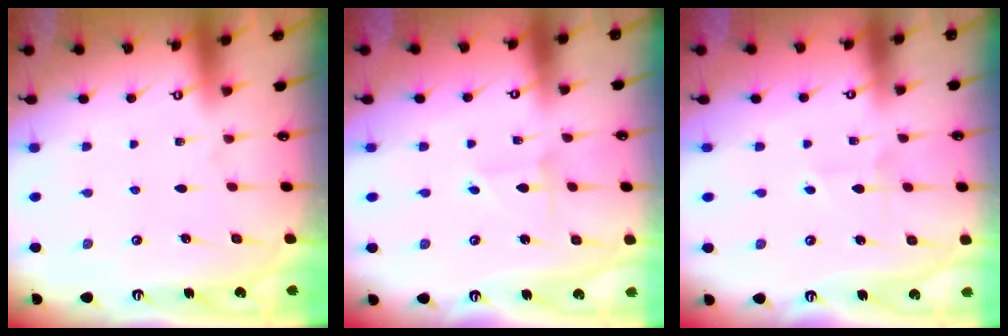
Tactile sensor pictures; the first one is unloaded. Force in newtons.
{"total": 1.9, "press": 1.9, "slide": 0.1}
{"total": 3.4, "press": 3.4, "slide": 0.5}